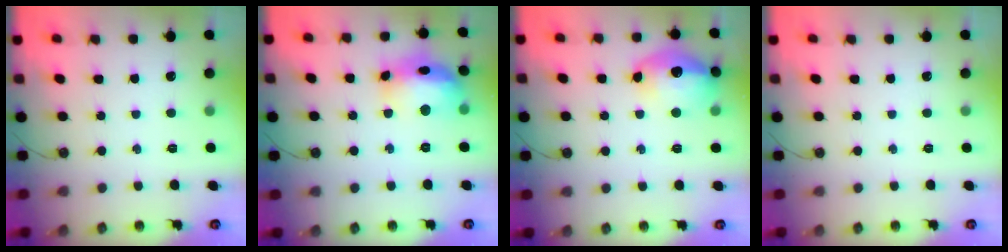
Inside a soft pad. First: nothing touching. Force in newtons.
{"total": 15.6, "press": 15.5, "slide": 1.7}
{"total": 15.4, "press": 15.4, "slide": 1.3}
{"total": 0.0}